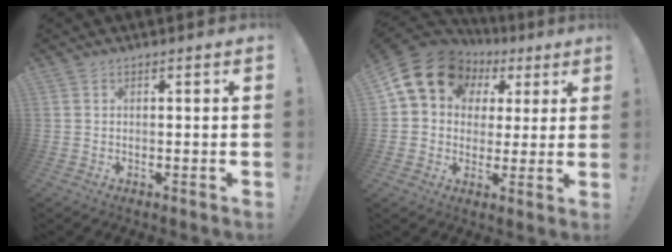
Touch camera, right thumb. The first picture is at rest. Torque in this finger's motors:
{"motor_torque": [0.99, 0.99, 0.77, -0.53, 0.08]}